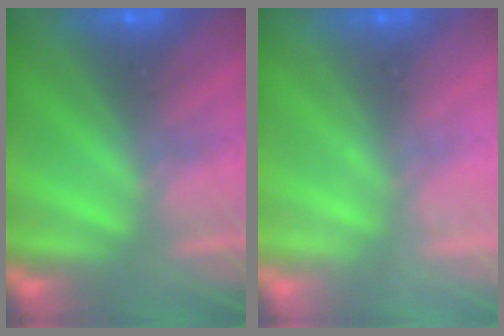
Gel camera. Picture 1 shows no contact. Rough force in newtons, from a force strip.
{"total": 2.2}